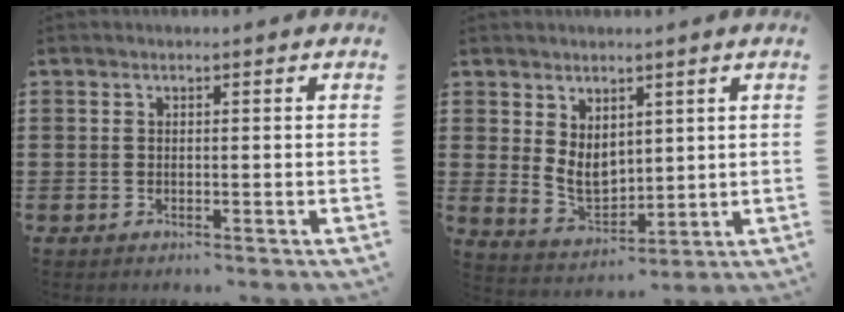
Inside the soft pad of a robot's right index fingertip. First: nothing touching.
{"total": 5.4, "force": [2.3, 3.7, 3.2], "torque": [-0.061, 0.000, 0.047]}